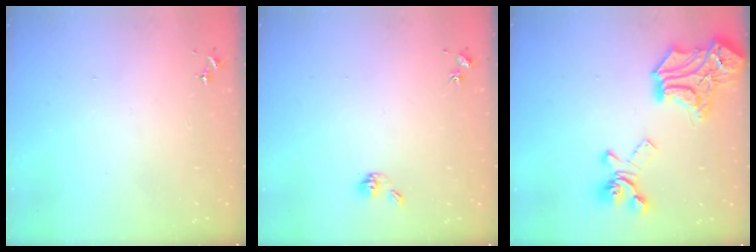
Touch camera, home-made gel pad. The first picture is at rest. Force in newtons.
{"total": 5.3, "press": 4.7, "slide": 2.3}
{"total": 24.6, "press": 24.6, "slide": 0.7}